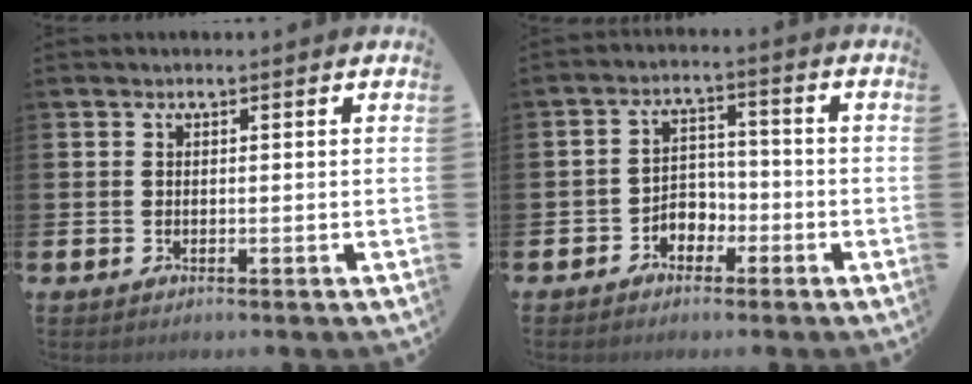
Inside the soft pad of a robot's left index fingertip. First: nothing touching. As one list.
[{"total": 3.0, "force": [-2.1, 2.1, 0.6], "torque": [-0.028, 0.007, -0.048]}]